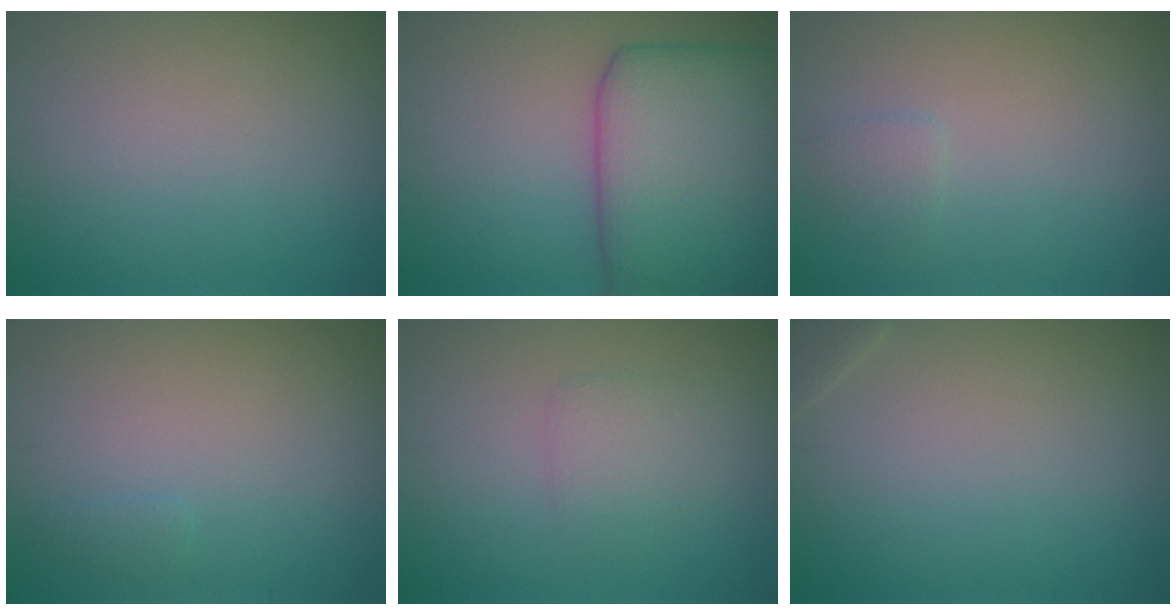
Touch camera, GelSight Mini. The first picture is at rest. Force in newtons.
{"total": 10.6, "press": 10.6, "slide": 0.3}
{"total": 0.9, "press": 0.9, "slide": 0.1}
{"total": 0.6, "press": 0.6, "slide": 0.1}
{"total": 1.9, "press": 1.9, "slide": 0.1}
{"total": 1.1, "press": 1.1, "slide": 0.1}